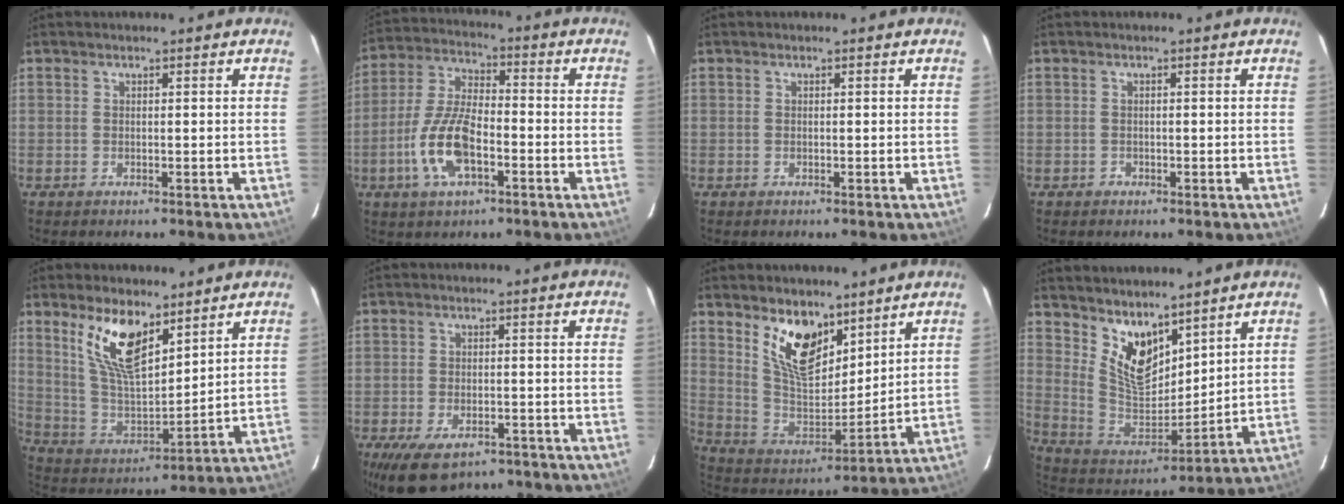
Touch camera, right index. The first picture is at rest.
{"total": 12.4, "force": [-4.5, 5.3, 10.3], "torque": [-0.223, 0.002, -0.086]}
{"total": 0.0}
{"total": 1.0, "force": [-0.5, 0.8, -0.1], "torque": [0.005, 0.001, -0.006]}
{"total": 13.6, "force": [8.1, 5.4, 9.5], "torque": [-0.185, 0.000, 0.170]}
{"total": 11.1, "force": [-7.6, 5.6, 5.8], "torque": [-0.125, -0.020, -0.116]}
{"total": 13.5, "force": [8.6, 6.6, 8.1], "torque": [-0.152, -0.012, 0.171]}
{"total": 11.8, "force": [8.1, 5.8, 6.3], "torque": [-0.119, -0.012, 0.168]}